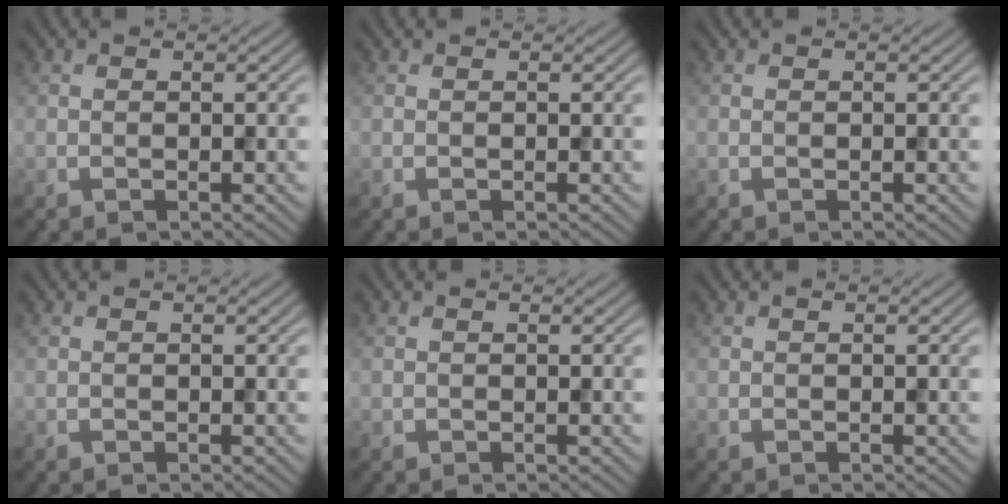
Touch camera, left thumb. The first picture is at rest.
{"total": 0.0}
{"total": 0.0}
{"total": 0.0}
{"total": 0.0}
{"total": 0.0}